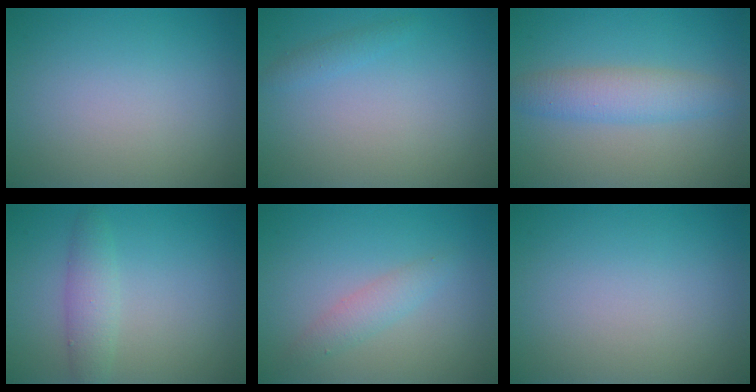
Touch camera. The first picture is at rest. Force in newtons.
{"total": 0.9, "press": 0.9, "slide": 0.1}
{"total": 3.5, "press": 3.5, "slide": 0.0}
{"total": 2.4, "press": 2.4, "slide": 0.2}
{"total": 1.8, "press": 1.8, "slide": 0.1}
{"total": 0.0}